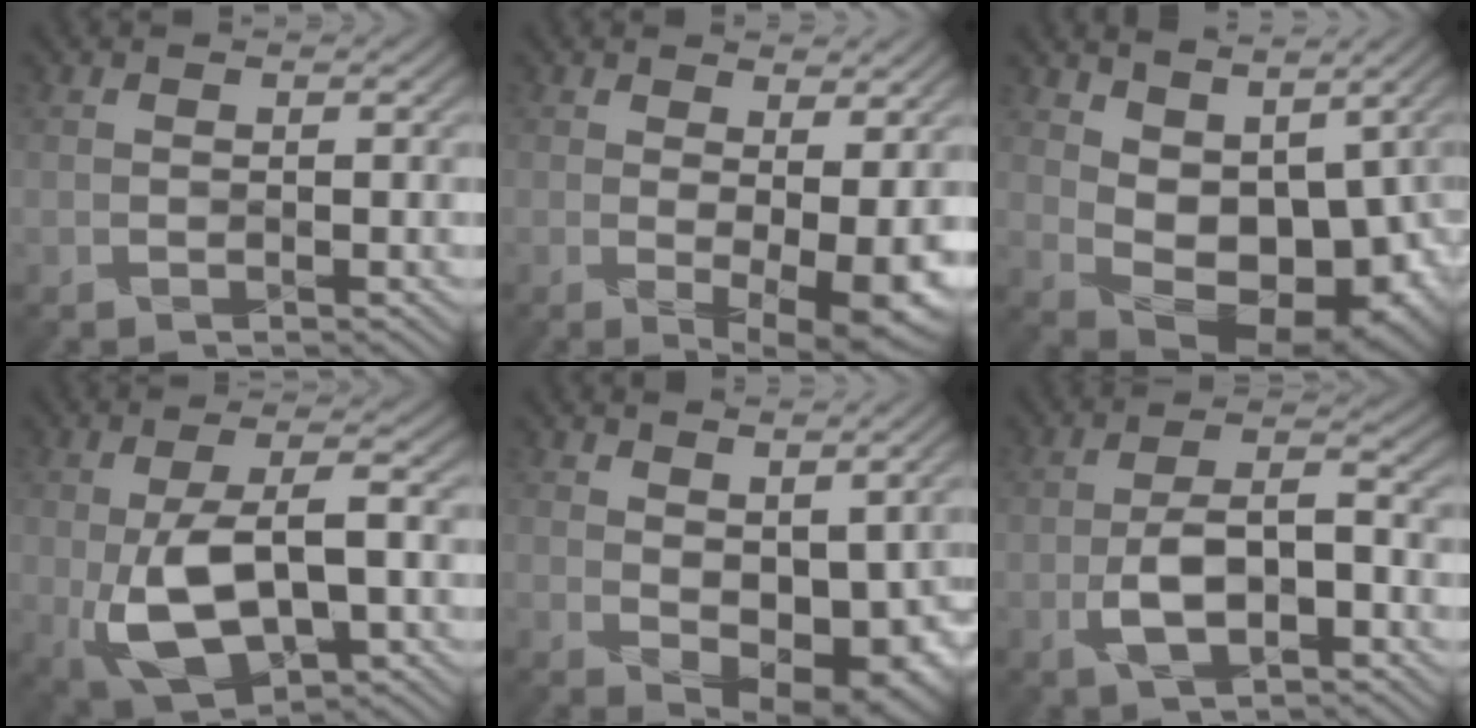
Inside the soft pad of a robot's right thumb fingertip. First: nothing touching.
{"total": 7.4, "force": [0.7, 2.8, 6.8], "torque": [-0.094, -0.008, 0.019]}
{"total": 10.4, "force": [2.6, 6.6, 7.6], "torque": [-0.117, -0.009, 0.060]}
{"total": 12.0, "force": [-2.8, 5.3, 10.4], "torque": [-0.205, -0.003, -0.050]}
{"total": 8.3, "force": [1.5, 4.6, 6.7], "torque": [-0.095, -0.007, 0.035]}
{"total": 7.5, "force": [-3.1, 3.3, 6.0], "torque": [-0.111, 0.005, -0.062]}